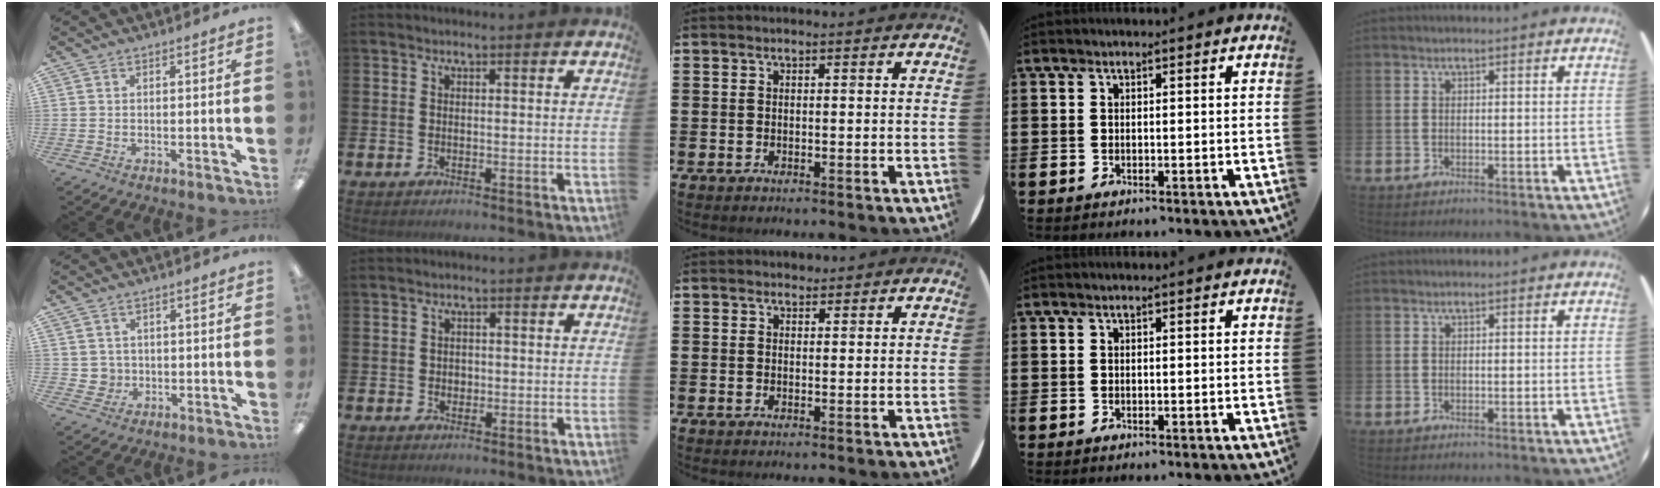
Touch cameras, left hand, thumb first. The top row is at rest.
{"thumb": {"total": 3.0, "force": [0.4, 2.9, 0.2], "torque": [-0.004, 0.001, 0.007]}, "index": {"total": 1.3, "force": [0.2, 1.2, 0.5], "torque": [0.001, 0.005, 0.000]}, "middle": {"total": 1.0, "force": [0.9, 0.3, -0.1], "torque": [0.008, -0.001, 0.016]}}